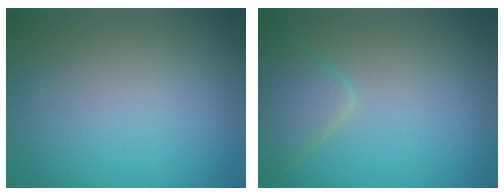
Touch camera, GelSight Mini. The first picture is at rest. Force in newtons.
{"total": 2.7, "press": 2.7, "slide": 0.2}